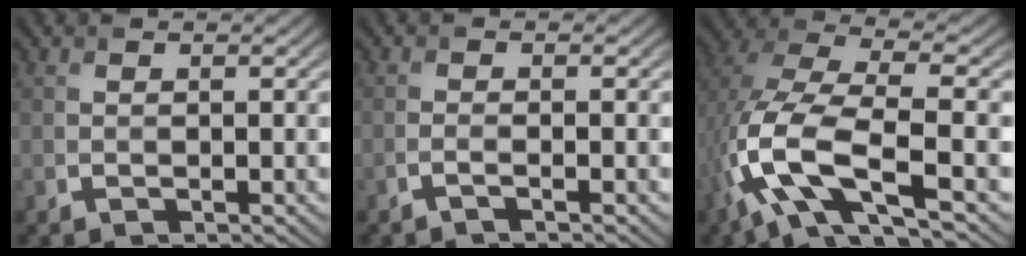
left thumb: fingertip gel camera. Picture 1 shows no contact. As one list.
[{"total": 1.2, "force": [-0.8, 0.2, 0.9], "torque": [-0.011, 0.003, -0.024]}, {"total": 13.3, "force": [-4.1, 5.6, 11.4], "torque": [-0.276, -0.010, -0.082]}]